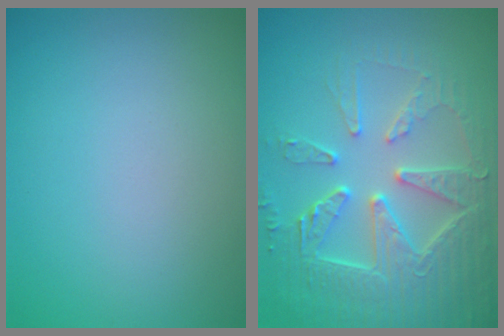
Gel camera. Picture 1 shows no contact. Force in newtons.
{"total": 7.1, "press": 5.9, "slide": 3.9}